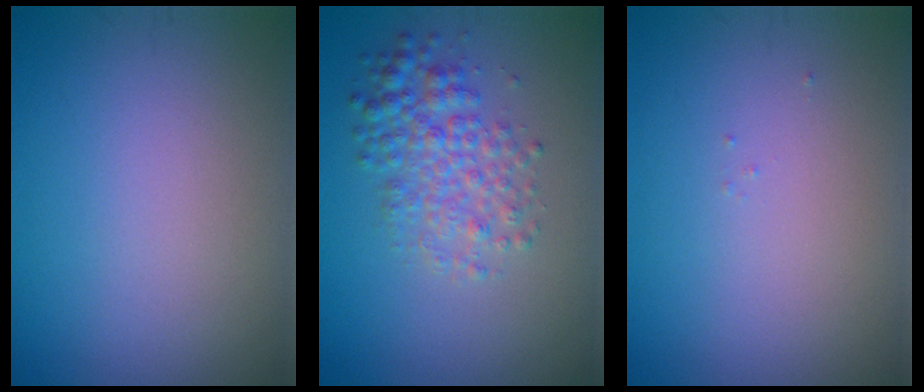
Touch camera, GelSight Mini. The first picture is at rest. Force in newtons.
{"total": 3.8, "press": 3.8, "slide": 0.1}
{"total": 0.0}